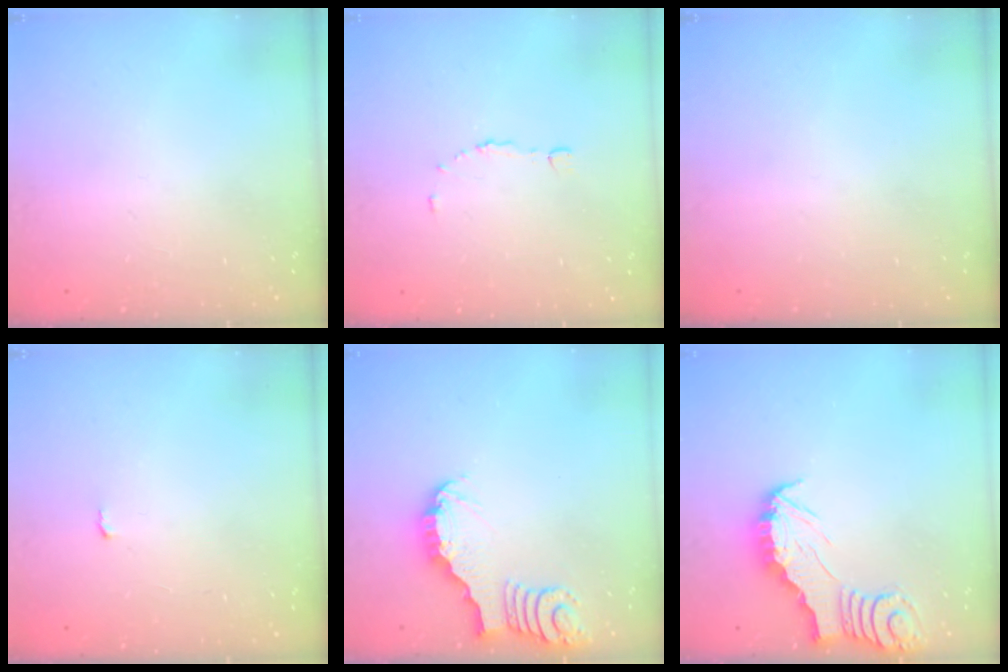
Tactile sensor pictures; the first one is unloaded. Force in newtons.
{"total": 3.9, "press": 3.9, "slide": 0.3}
{"total": 0.0}
{"total": 2.7, "press": 2.7, "slide": 0.2}
{"total": 3.4, "press": 3.4, "slide": 0.3}
{"total": 2.4, "press": 2.4, "slide": 0.2}